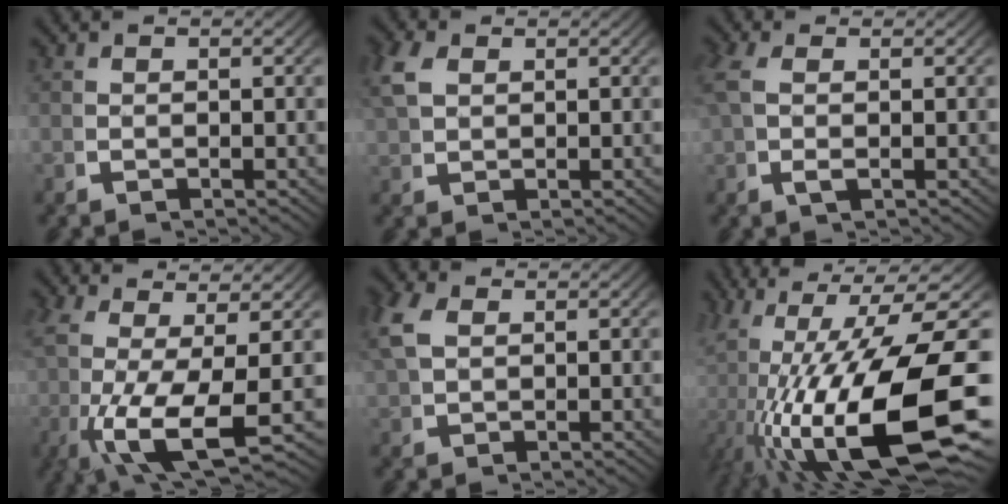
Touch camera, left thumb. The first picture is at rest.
{"total": 2.8, "force": [1.7, 1.6, 1.5], "torque": [-0.042, 0.005, 0.039]}
{"total": 2.2, "force": [0.4, 0.8, 2.0], "torque": [-0.064, -0.003, 0.013]}
{"total": 9.9, "force": [-2.1, 4.1, 8.8], "torque": [-0.195, -0.045, -0.009]}
{"total": 3.0, "force": [1.6, 1.8, 1.8], "torque": [-0.051, 0.002, 0.037]}
{"total": 19.6, "force": [-4.1, 10.9, 15.7], "torque": [-0.290, -0.068, -0.024]}